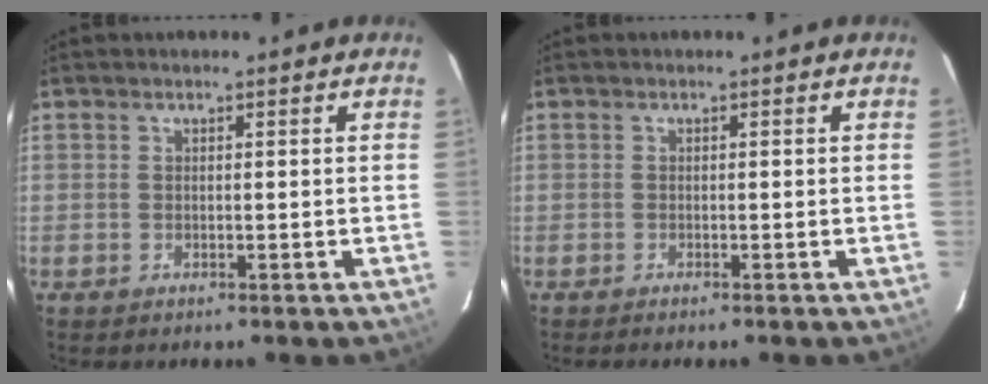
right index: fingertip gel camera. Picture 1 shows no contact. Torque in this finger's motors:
{"motor_torque": [0.04, -0.01, 0.10, 0.02]}